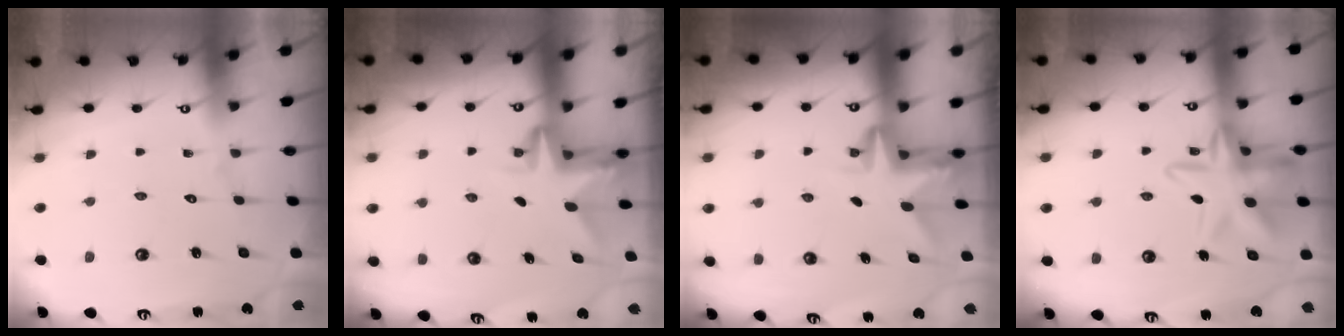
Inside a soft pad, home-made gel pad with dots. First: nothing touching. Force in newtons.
{"total": 3.1, "press": 3.0, "slide": 0.3}
{"total": 2.9, "press": 2.9, "slide": 0.2}
{"total": 15.5, "press": 15.5, "slide": 1.4}